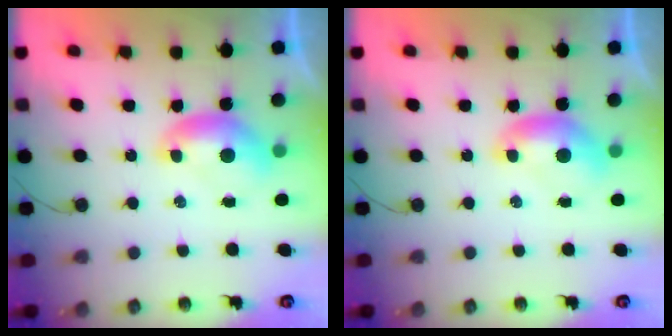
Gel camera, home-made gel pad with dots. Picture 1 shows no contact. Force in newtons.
{"total": 0.0}